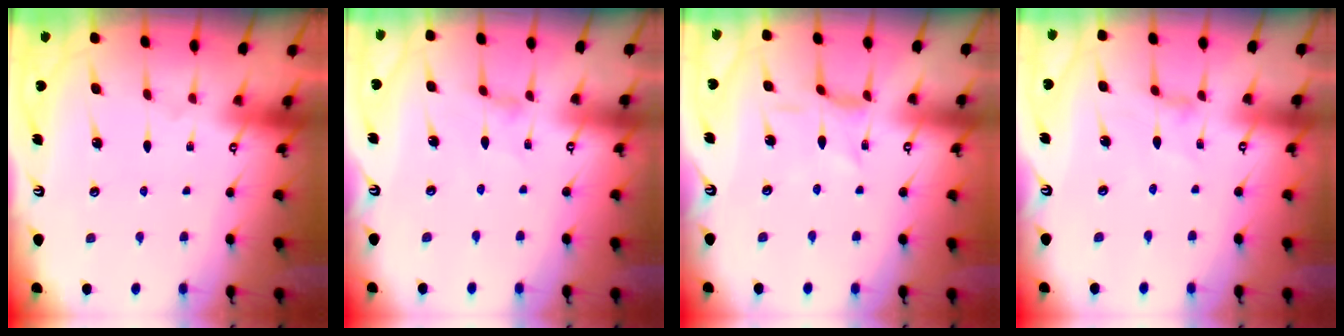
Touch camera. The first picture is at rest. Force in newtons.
{"total": 0.9, "press": 0.8, "slide": 0.3}
{"total": 0.6, "press": 0.6, "slide": 0.2}
{"total": 1.5, "press": 1.4, "slide": 0.3}